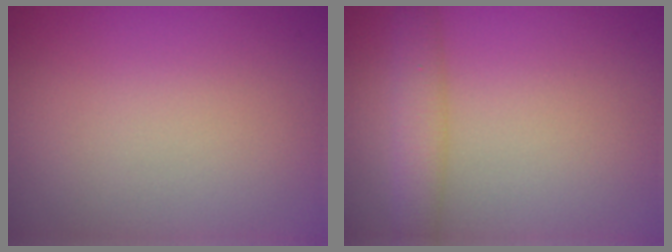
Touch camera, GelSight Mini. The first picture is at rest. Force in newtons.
{"total": 3.0, "press": 3.0, "slide": 0.1}